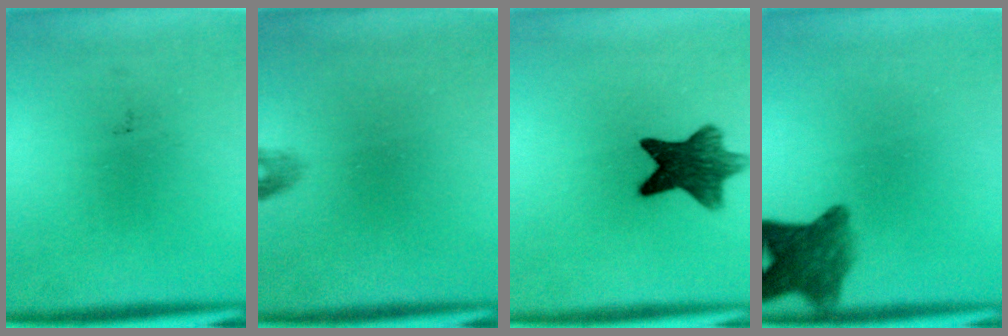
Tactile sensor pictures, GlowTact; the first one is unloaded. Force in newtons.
{"total": 1.0}
{"total": 8.9}
{"total": 6.4}